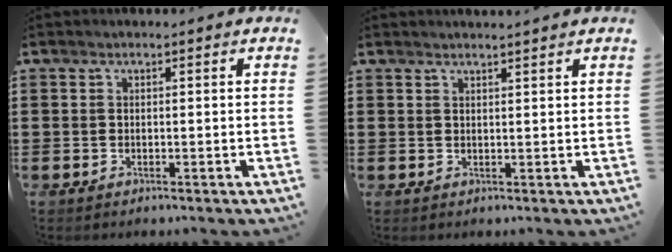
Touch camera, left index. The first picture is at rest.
{"total": 1.3, "force": [1.3, -0.2, 0.3], "torque": [-0.007, -0.002, 0.025]}